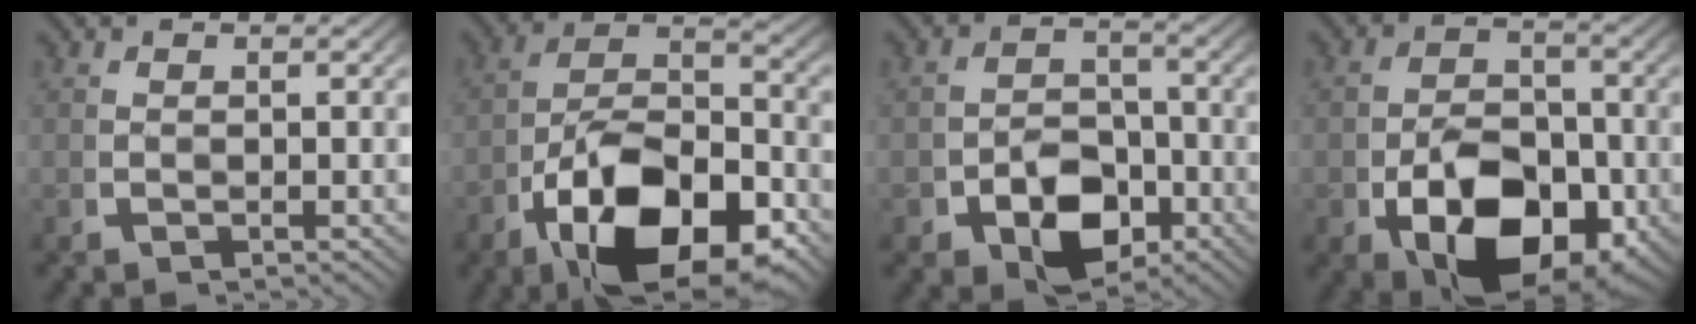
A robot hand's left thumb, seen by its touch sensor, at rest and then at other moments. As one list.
[{"total": 15.7, "force": [-3.7, 9.6, 11.9], "torque": [-0.225, -0.063, -0.029]}, {"total": 7.2, "force": [-2.4, 5.3, 4.2], "torque": [-0.060, -0.036, -0.025]}, {"total": 13.4, "force": [-3.3, 8.9, 9.5], "torque": [-0.166, -0.062, -0.024]}]